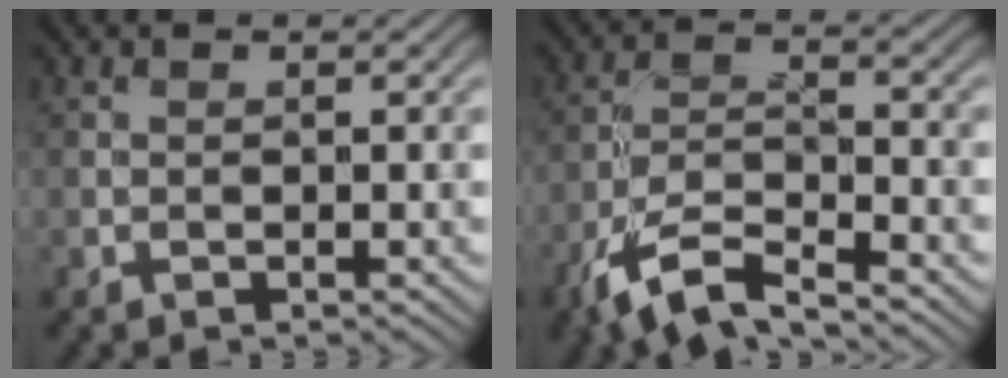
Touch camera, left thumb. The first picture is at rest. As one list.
[{"total": 8.6, "force": [-6.0, 2.6, 5.5], "torque": [-0.111, -0.010, -0.127]}]